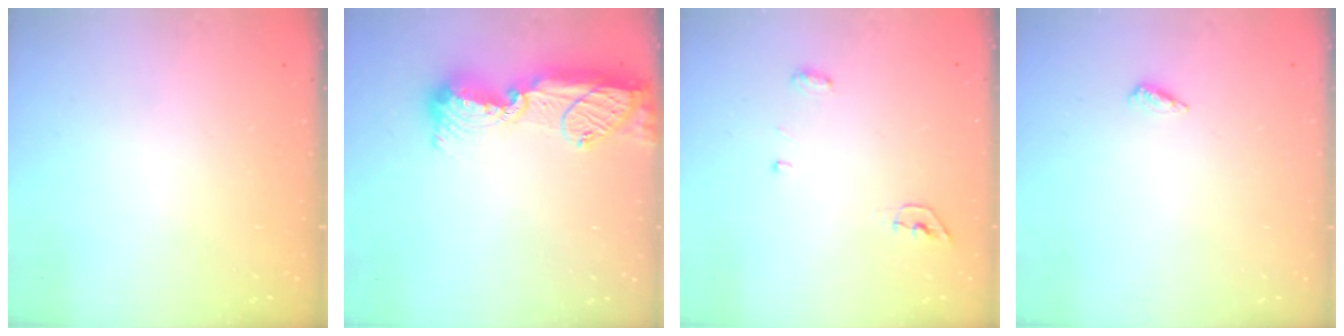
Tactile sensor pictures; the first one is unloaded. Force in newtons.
{"total": 17.2, "press": 16.2, "slide": 5.8}
{"total": 4.4, "press": 4.3, "slide": 0.8}
{"total": 2.6, "press": 2.2, "slide": 1.3}